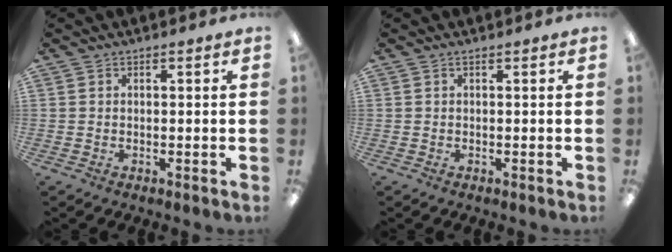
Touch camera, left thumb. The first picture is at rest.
{"total": 0.0}